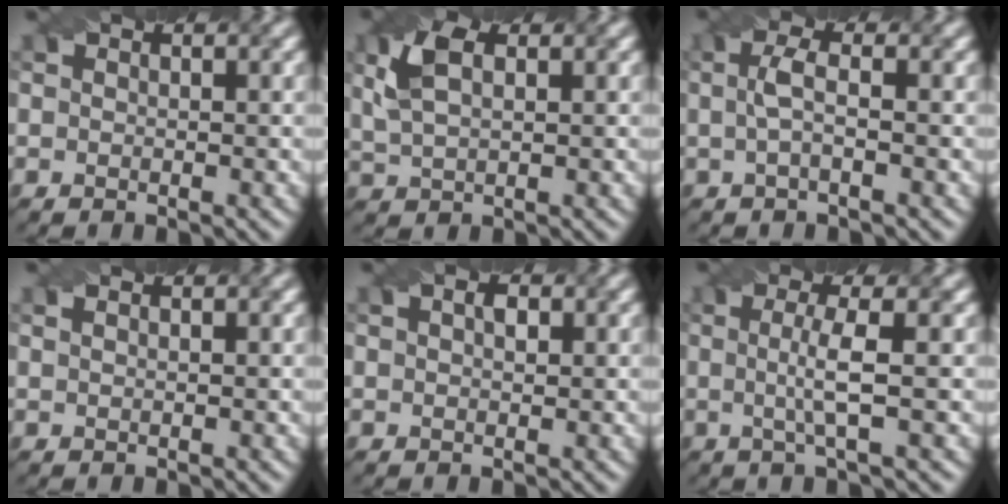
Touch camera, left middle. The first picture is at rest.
{"total": 4.4, "force": [1.6, 2.3, 3.4], "torque": [-0.083, 0.008, 0.031]}
{"total": 2.1, "force": [0.0, 0.5, 2.0], "torque": [-0.046, 0.006, -0.002]}
{"total": 0.8, "force": [0.6, 0.3, 0.5], "torque": [-0.007, -0.002, 0.006]}
{"total": 1.2, "force": [0.5, 0.6, 1.0], "torque": [-0.017, 0.003, 0.010]}
{"total": 3.4, "force": [-0.1, 0.6, 3.3], "torque": [-0.061, -0.002, -0.005]}